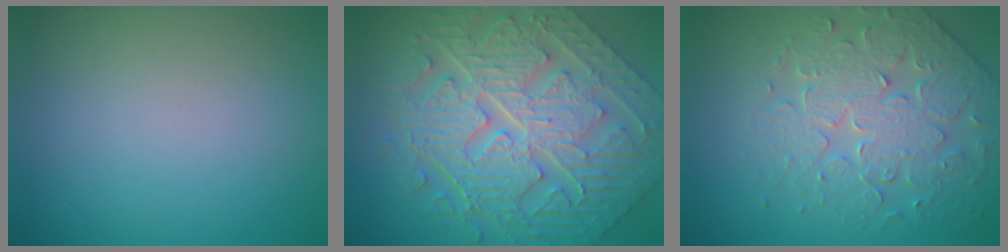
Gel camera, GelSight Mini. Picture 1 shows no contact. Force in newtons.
{"total": 10.8, "press": 8.0, "slide": 7.3}
{"total": 4.6, "press": 4.6, "slide": 0.5}